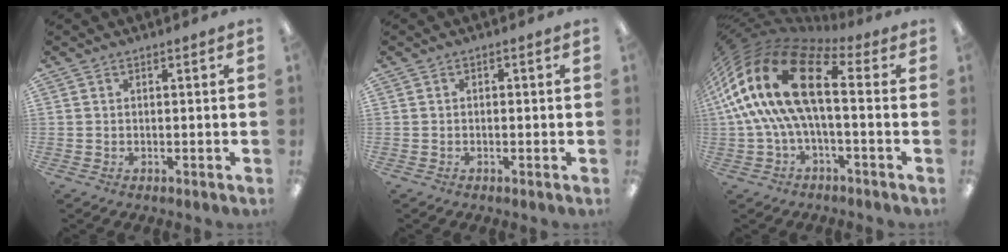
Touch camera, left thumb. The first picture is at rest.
{"total": 0.8, "force": [-0.6, 0.5, 0.3], "torque": [-0.006, 0.005, -0.013]}
{"total": 21.1, "force": [3.2, 9.9, 18.4], "torque": [-0.395, -0.009, 0.056]}